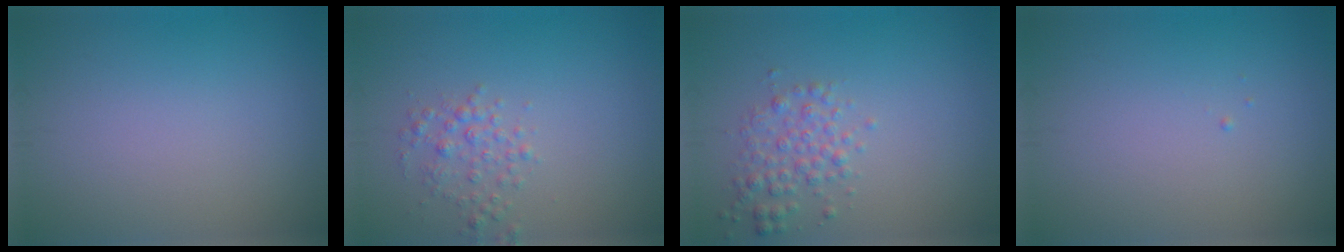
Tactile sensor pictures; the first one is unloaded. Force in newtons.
{"total": 1.9, "press": 1.9, "slide": 0.0}
{"total": 2.4, "press": 2.4, "slide": 0.0}
{"total": 0.0}